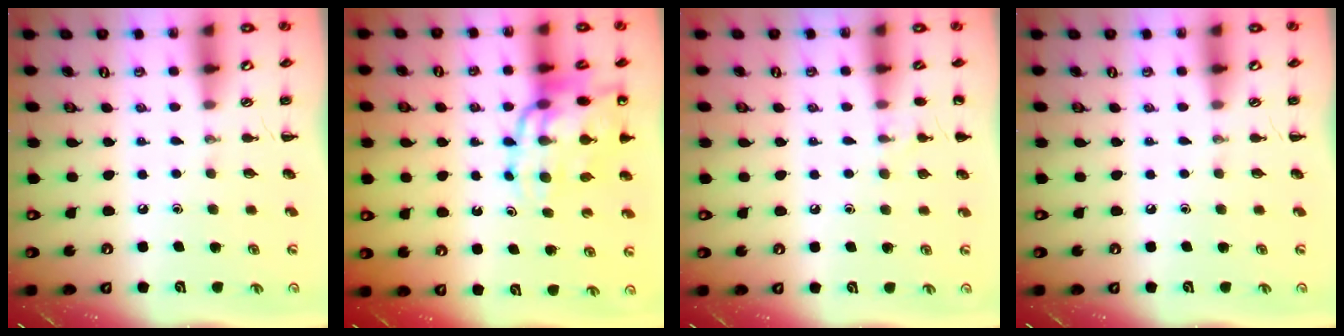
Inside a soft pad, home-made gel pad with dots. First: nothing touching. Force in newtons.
{"total": 17.0, "press": 16.6, "slide": 3.9}
{"total": 5.3, "press": 5.1, "slide": 1.4}
{"total": 0.0}